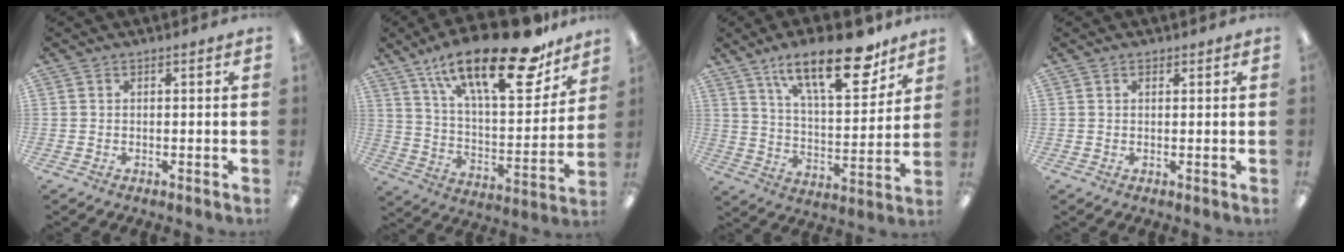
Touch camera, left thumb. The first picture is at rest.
{"total": 26.3, "force": [17.9, 8.5, 17.3], "torque": [-0.256, -0.110, 0.292]}
{"total": 21.2, "force": [13.9, 7.6, 14.1], "torque": [-0.206, -0.078, 0.223]}
{"total": 1.0, "force": [0.6, 0.6, 0.5], "torque": [-0.002, -0.002, 0.009]}